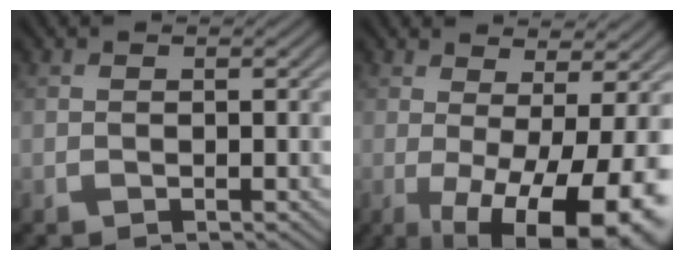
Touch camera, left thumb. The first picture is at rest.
{"total": 12.7, "force": [-2.8, 3.5, 11.9], "torque": [-0.162, 0.003, -0.030]}